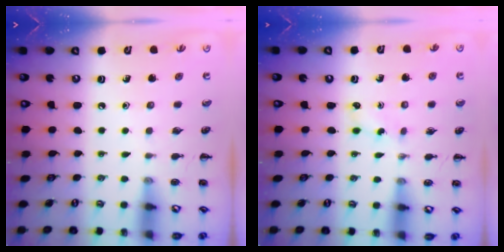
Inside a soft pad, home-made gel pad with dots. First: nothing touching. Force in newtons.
{"total": 3.2, "press": 3.0, "slide": 1.0}